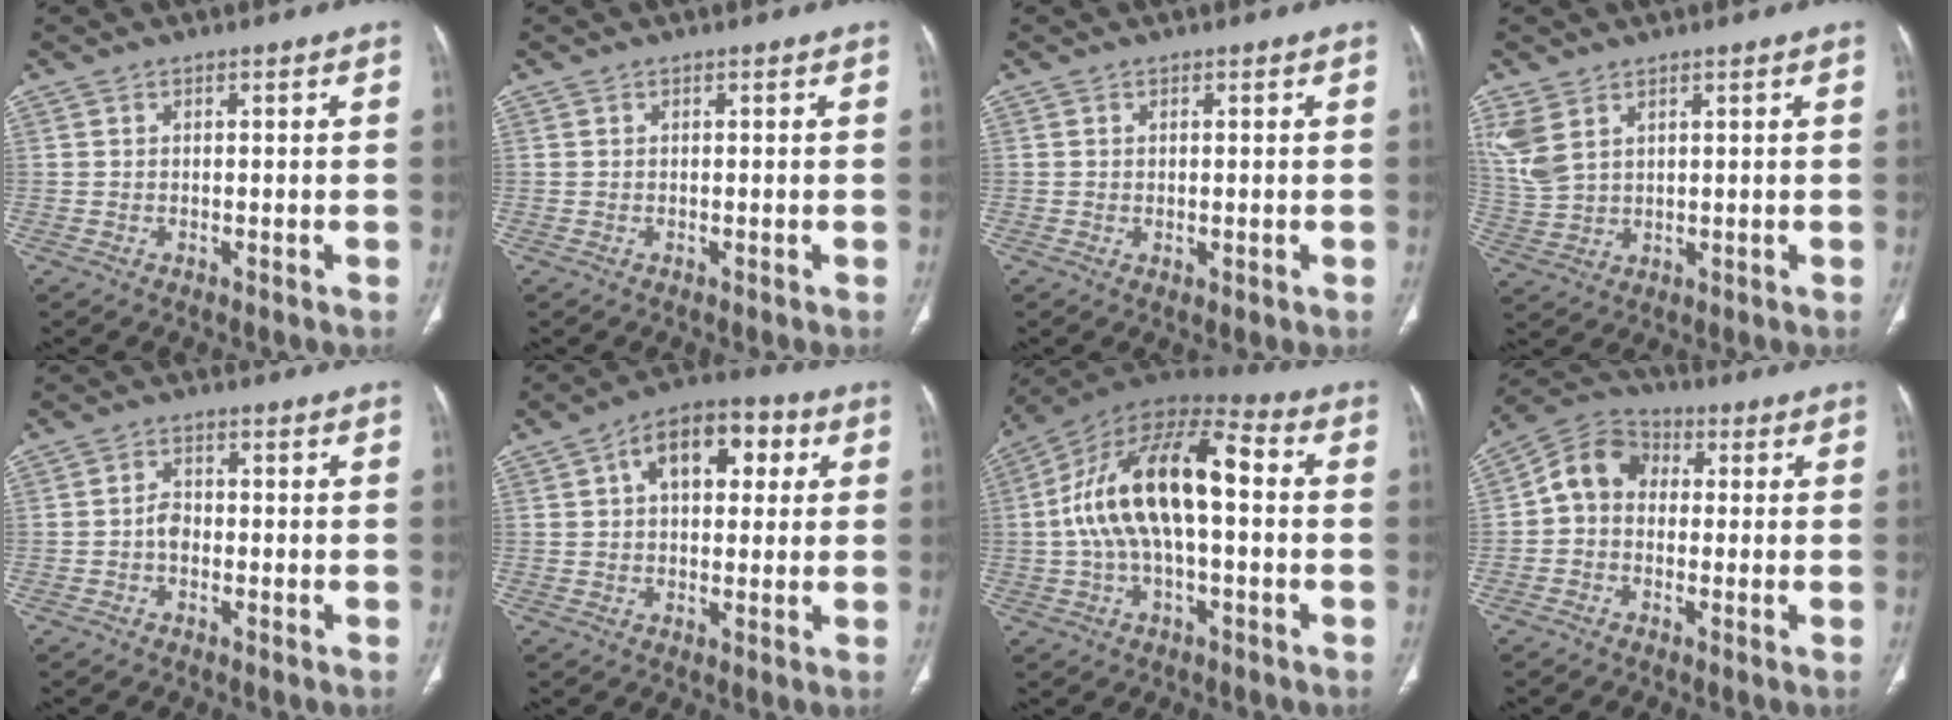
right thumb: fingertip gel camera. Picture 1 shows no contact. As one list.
[{"total": 0.0}, {"total": 1.0, "force": [-0.1, 0.4, 0.9], "torque": [-0.017, -0.006, 0.001]}, {"total": 6.6, "force": [3.4, 3.7, 4.3], "torque": [-0.105, -0.005, 0.084]}, {"total": 2.5, "force": [-0.7, 1.8, 1.6], "torque": [-0.018, 0.008, -0.020]}, {"total": 12.4, "force": [3.6, 7.3, 9.3], "torque": [-0.112, 0.022, 0.049]}, {"total": 19.5, "force": [0.7, 9.1, 17.3], "torque": [-0.314, 0.049, 0.004]}, {"total": 8.4, "force": [0.0, 6.9, 4.8], "torque": [-0.070, 0.030, -0.017]}]